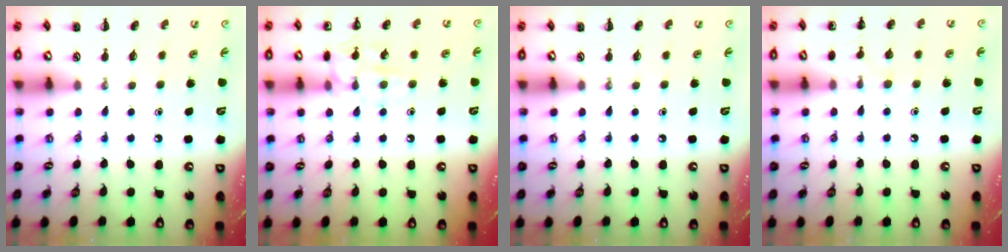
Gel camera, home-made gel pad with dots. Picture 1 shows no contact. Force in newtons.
{"total": 9.2, "press": 9.1, "slide": 1.2}
{"total": 0.0}
{"total": 6.1, "press": 5.9, "slide": 1.8}